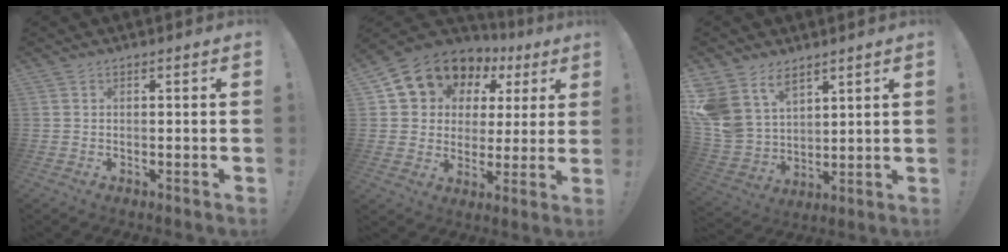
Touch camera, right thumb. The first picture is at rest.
{"total": 12.6, "force": [7.8, 9.0, 4.0], "torque": [-0.071, -0.054, 0.157]}
{"total": 11.7, "force": [7.4, 7.9, 4.4], "torque": [-0.097, -0.058, 0.147]}